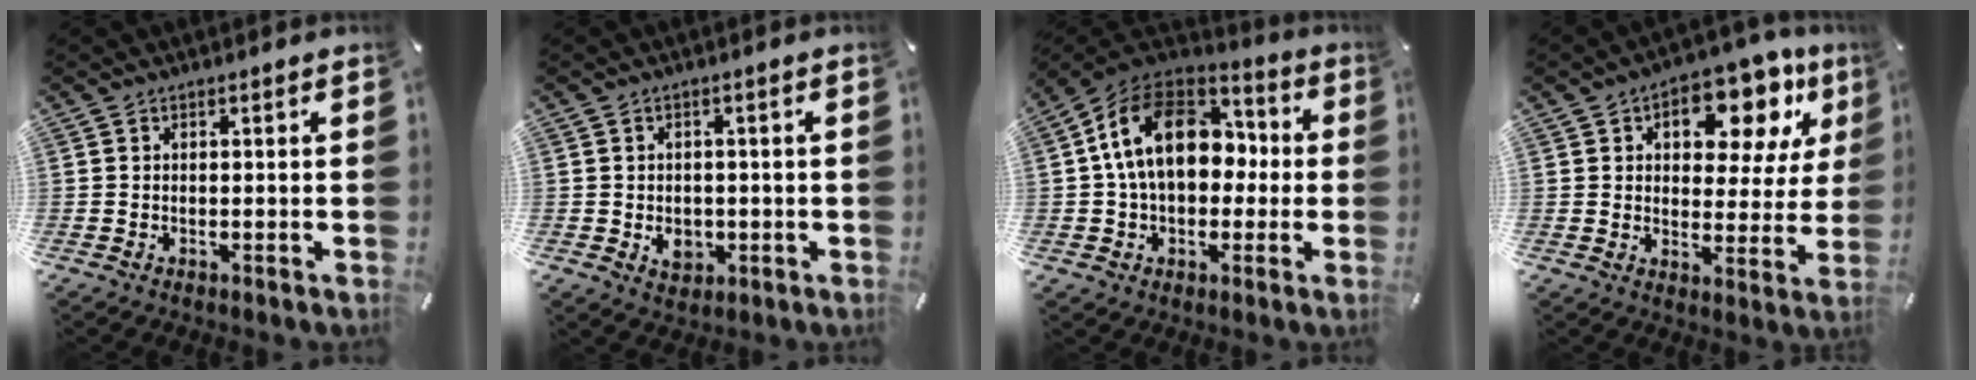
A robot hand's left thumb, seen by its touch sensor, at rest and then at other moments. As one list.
[{"total": 4.6, "force": [-0.9, 3.8, 2.4], "torque": [-0.032, -0.004, -0.018]}, {"total": 18.7, "force": [2.2, 13.6, 12.6], "torque": [-0.235, 0.013, 0.035]}, {"total": 14.3, "force": [8.5, 7.8, 8.4], "torque": [-0.115, -0.052, 0.144]}]